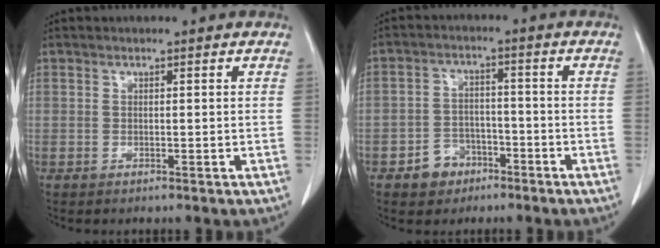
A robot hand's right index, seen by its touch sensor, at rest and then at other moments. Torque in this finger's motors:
{"motor_torque": [-0.08, -0.30, -0.36, -0.14]}